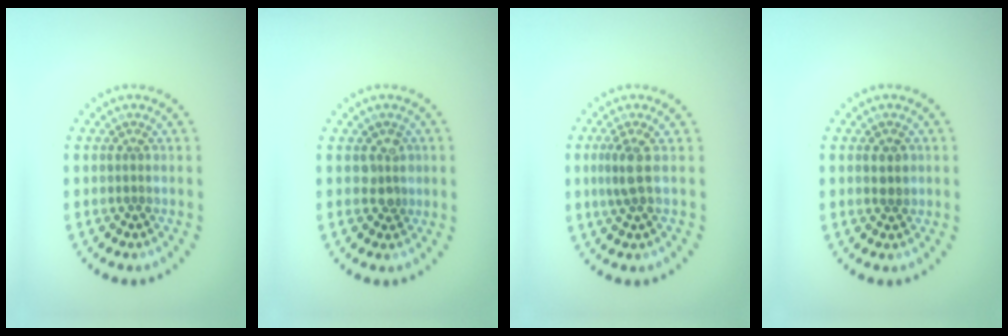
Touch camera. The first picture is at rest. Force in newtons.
{"total": 1.7, "press": 1.6, "slide": 0.7}
{"total": 1.8, "press": 1.5, "slide": 1.0}
{"total": 1.4, "press": 1.4, "slide": 0.3}